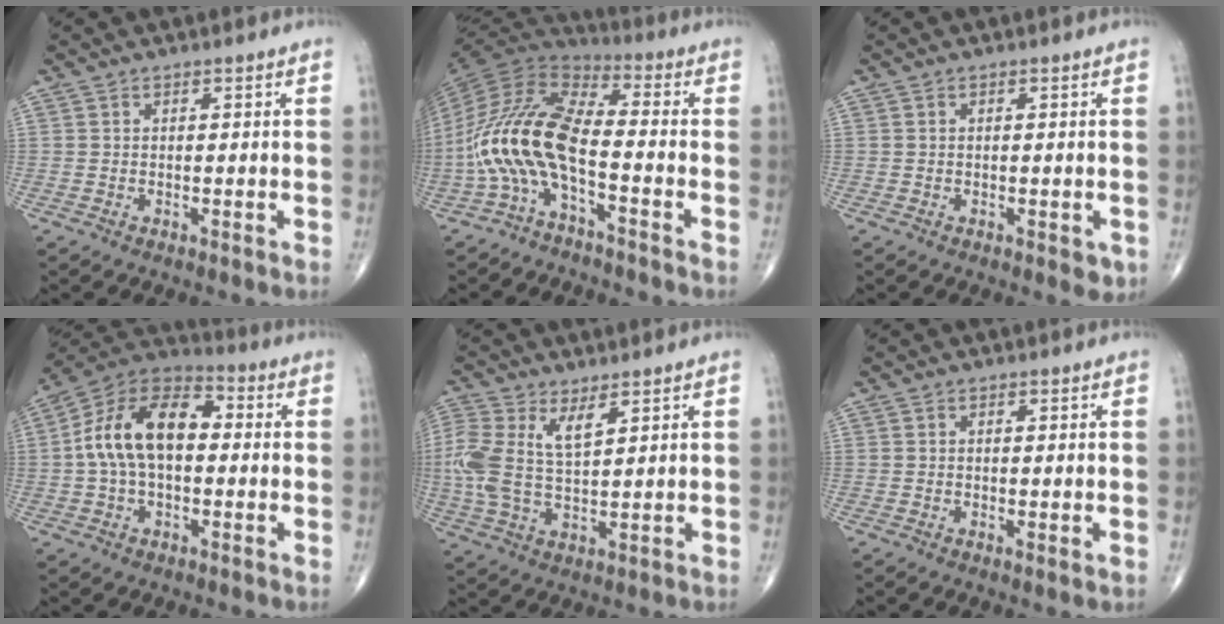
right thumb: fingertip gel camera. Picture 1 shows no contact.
{"total": 15.3, "force": [-4.7, 5.6, 13.5], "torque": [-0.291, 0.064, -0.102]}
{"total": 2.5, "force": [-0.7, 1.2, 2.1], "torque": [-0.015, -0.003, -0.007]}
{"total": 15.5, "force": [0.9, 9.1, 12.5], "torque": [-0.217, 0.040, 0.003]}
{"total": 9.7, "force": [3.4, 4.2, 8.1], "torque": [-0.195, 0.002, 0.073]}
{"total": 0.9, "force": [0.0, 0.2, 0.8], "torque": [-0.018, -0.005, -0.001]}